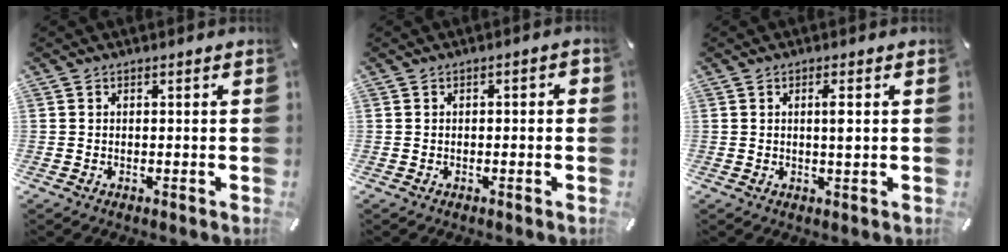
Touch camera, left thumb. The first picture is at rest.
{"total": 1.4, "force": [-0.9, 0.7, 0.8], "torque": [-0.014, 0.005, -0.018]}
{"total": 2.9, "force": [0.5, 0.4, 2.9], "torque": [-0.049, -0.005, 0.004]}